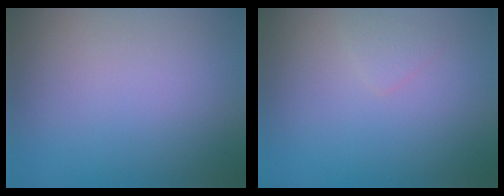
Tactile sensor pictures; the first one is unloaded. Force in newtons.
{"total": 0.8, "press": 0.8, "slide": 0.0}